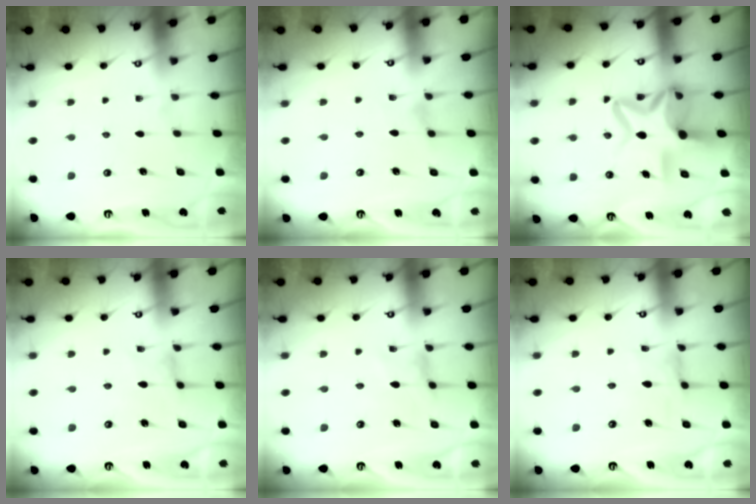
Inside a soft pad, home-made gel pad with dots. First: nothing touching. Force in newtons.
{"total": 0.0}
{"total": 13.7, "press": 13.6, "slide": 1.9}
{"total": 0.0}
{"total": 1.0, "press": 1.0, "slide": 0.3}
{"total": 1.7, "press": 1.7, "slide": 0.3}